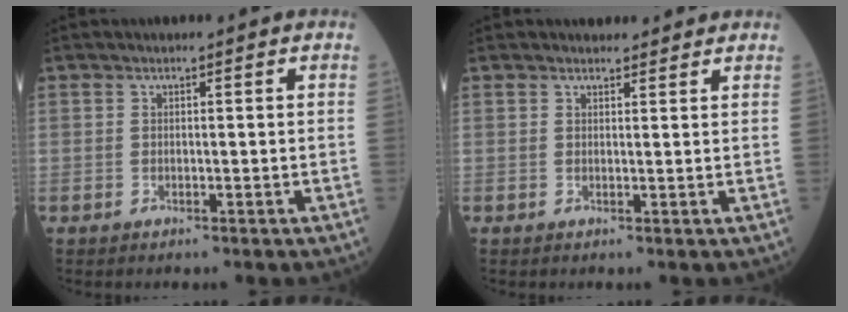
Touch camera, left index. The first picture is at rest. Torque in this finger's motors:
{"motor_torque": [0.51, -0.49, 0.16, 0.06]}